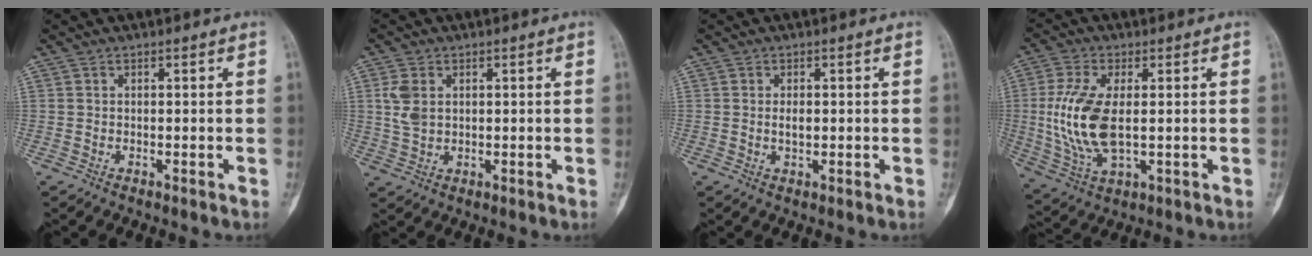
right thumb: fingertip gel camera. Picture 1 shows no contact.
{"total": 4.5, "force": [1.1, 3.1, 3.1], "torque": [-0.060, 0.002, 0.026]}
{"total": 1.9, "force": [0.1, 1.0, 1.6], "torque": [-0.023, 0.000, 0.002]}
{"total": 12.9, "force": [0.2, 6.2, 11.4], "torque": [-0.248, -0.009, 0.013]}